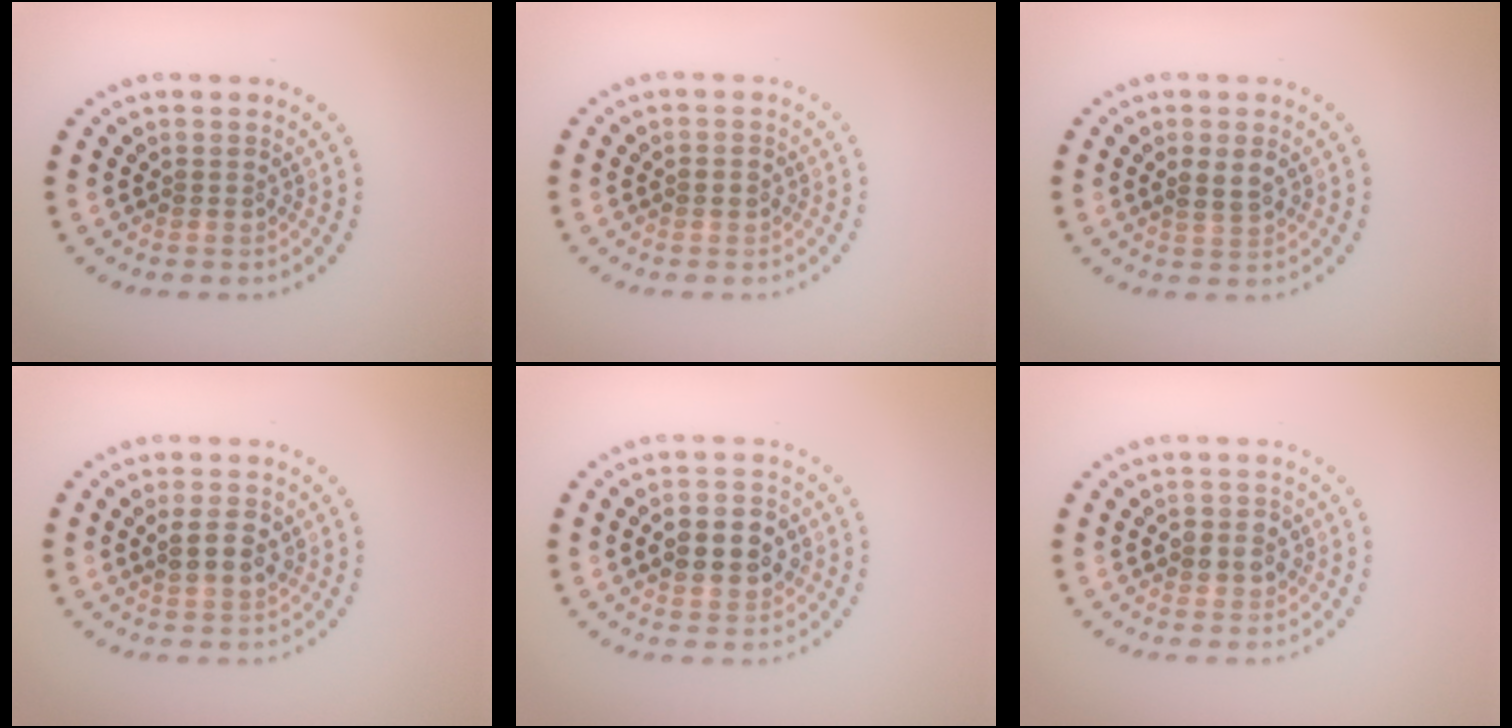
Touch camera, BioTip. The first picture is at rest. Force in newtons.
{"total": 1.1, "press": 1.1, "slide": 0.2}
{"total": 1.8, "press": 1.8, "slide": 0.5}
{"total": 2.8, "press": 2.7, "slide": 0.6}
{"total": 4.5, "press": 4.5, "slide": 0.2}
{"total": 2.3, "press": 2.2, "slide": 0.8}